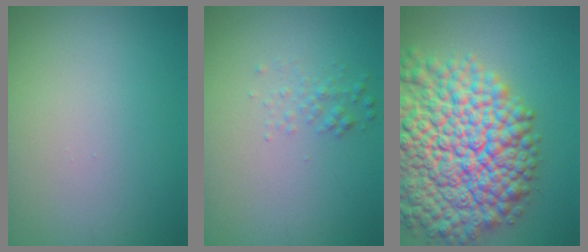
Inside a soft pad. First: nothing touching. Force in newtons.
{"total": 1.1, "press": 1.1, "slide": 0.0}
{"total": 15.0, "press": 15.0, "slide": 0.7}